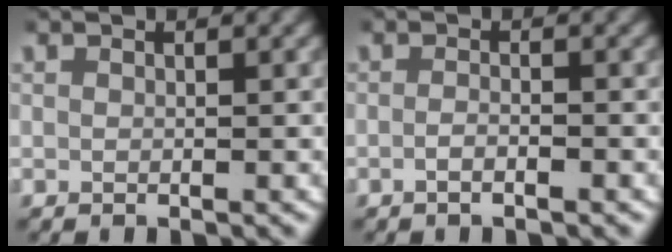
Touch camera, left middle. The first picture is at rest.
{"total": 1.2, "force": [-0.9, -0.1, 0.7], "torque": [-0.018, 0.000, -0.017]}